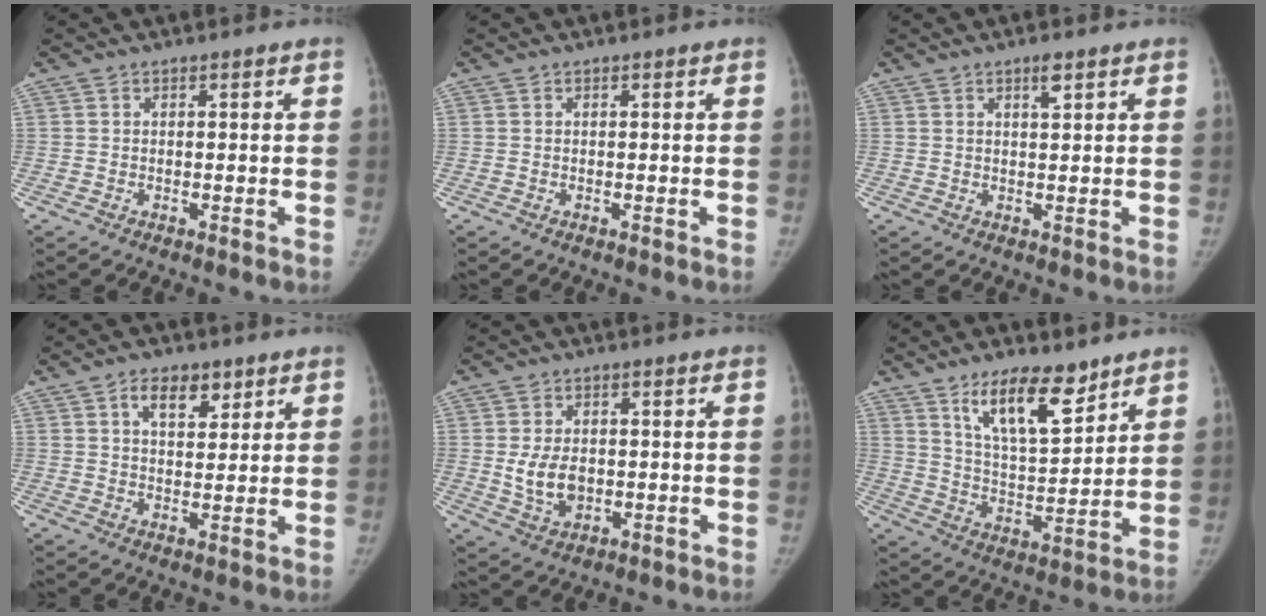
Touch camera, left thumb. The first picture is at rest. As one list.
[{"total": 0.0}, {"total": 2.2, "force": [1.4, 0.5, 1.7], "torque": [-0.025, -0.007, 0.023]}, {"total": 6.4, "force": [3.5, 3.6, 4.0], "torque": [-0.039, -0.018, 0.055]}, {"total": 6.7, "force": [-0.2, 4.6, 4.8], "torque": [-0.077, -0.006, 0.007]}, {"total": 13.1, "force": [8.7, 4.7, 8.6], "torque": [-0.119, -0.060, 0.159]}]